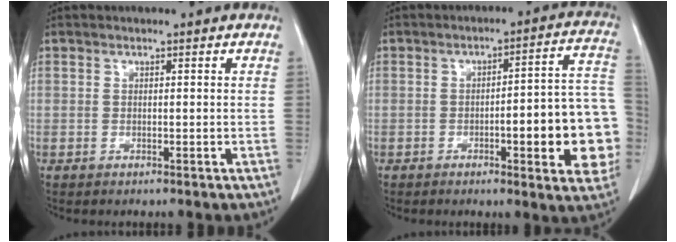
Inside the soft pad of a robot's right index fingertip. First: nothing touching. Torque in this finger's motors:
{"motor_torque": [0.59, -0.16, 0.31, 0.10]}